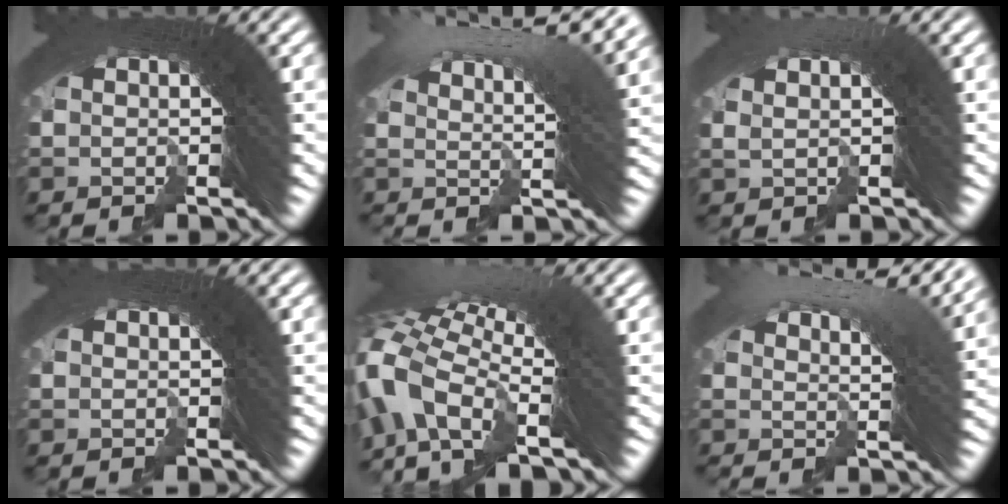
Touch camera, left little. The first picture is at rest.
{"total": 6.2, "force": [4.3, 0.3, 4.6], "torque": [-0.050, 0.022, 0.058]}
{"total": 1.3, "force": [0.6, -1.1, 0.2], "torque": [0.018, 0.017, 0.011]}
{"total": 0.0}
{"total": 6.3, "force": [-2.2, 4.0, 4.3], "torque": [-0.089, -0.009, -0.044]}
{"total": 5.7, "force": [3.7, 0.4, 4.3], "torque": [-0.043, 0.020, 0.048]}